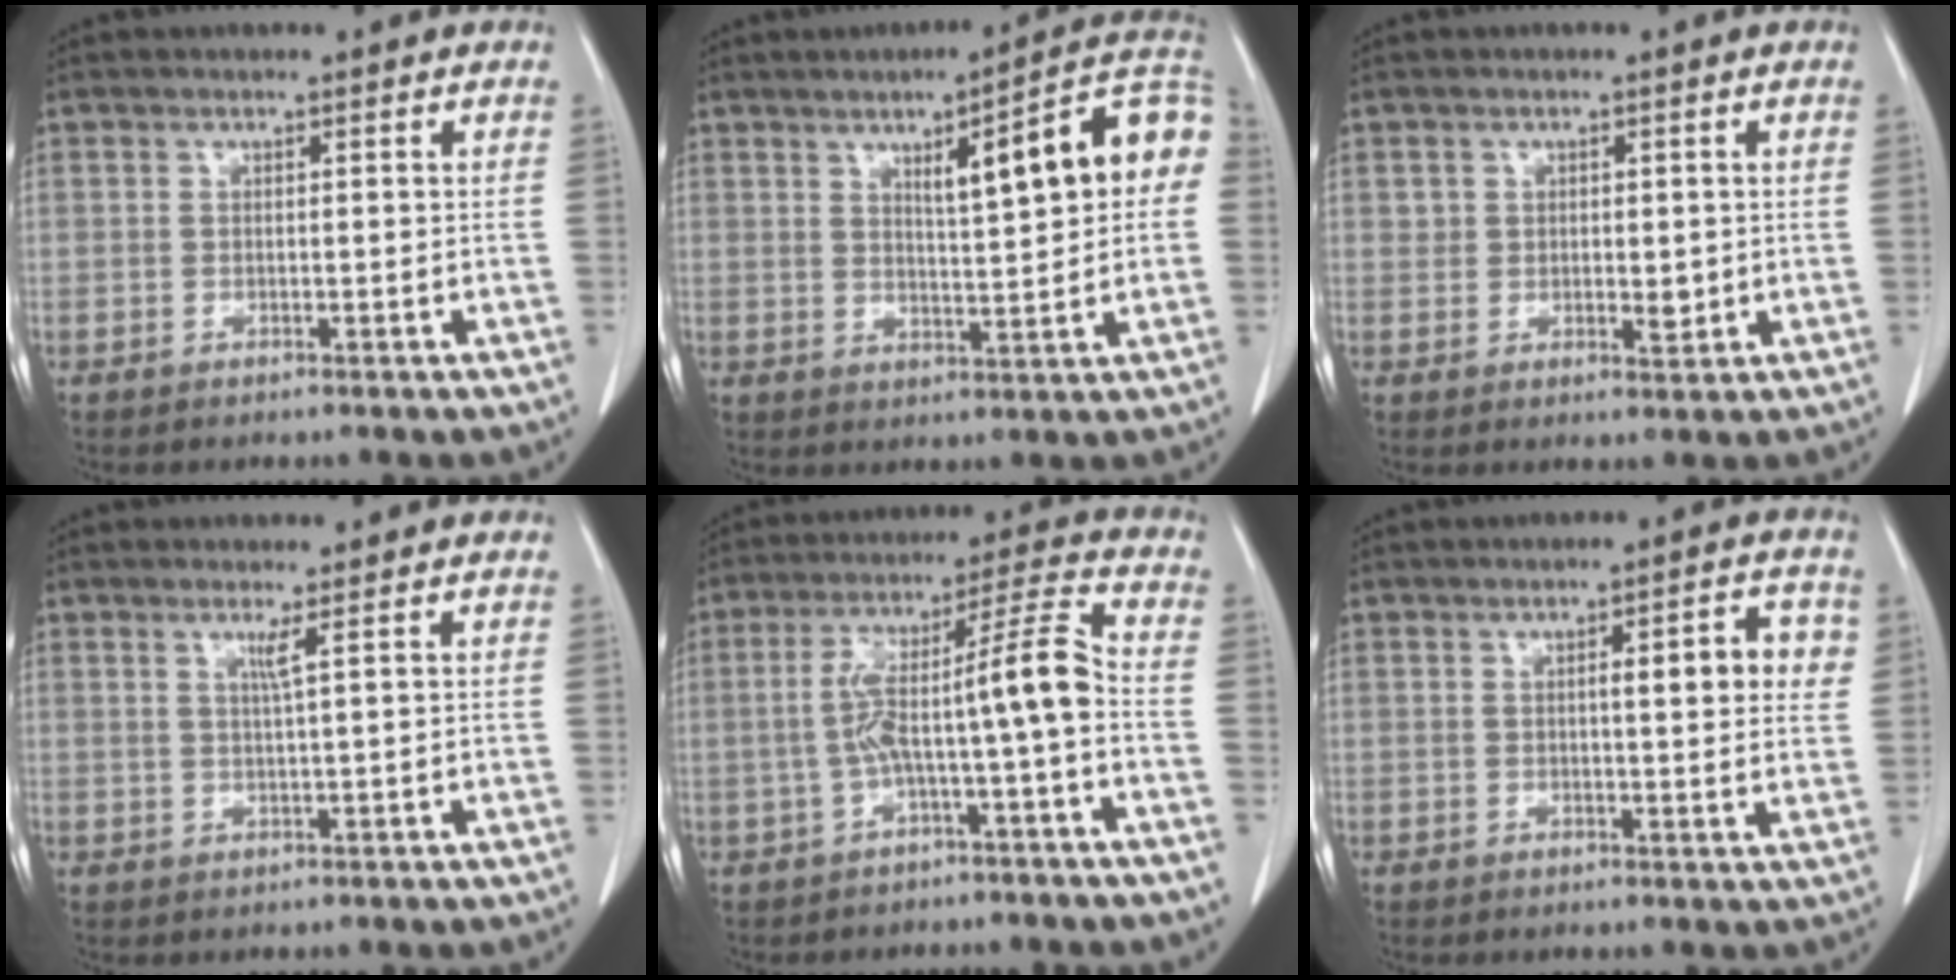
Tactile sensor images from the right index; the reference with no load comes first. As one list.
[{"total": 13.4, "force": [3.1, 1.9, 12.9], "torque": [-0.174, 0.030, 0.040]}, {"total": 2.9, "force": [0.3, 2.0, 2.1], "torque": [-0.028, -0.002, 0.012]}, {"total": 1.7, "force": [0.8, -0.6, 1.4], "torque": [-0.033, -0.007, 0.019]}, {"total": 9.8, "force": [-1.9, -0.4, 9.6], "torque": [-0.166, 0.040, -0.029]}, {"total": 6.2, "force": [1.4, 1.1, 5.9], "torque": [-0.080, 0.008, 0.017]}]